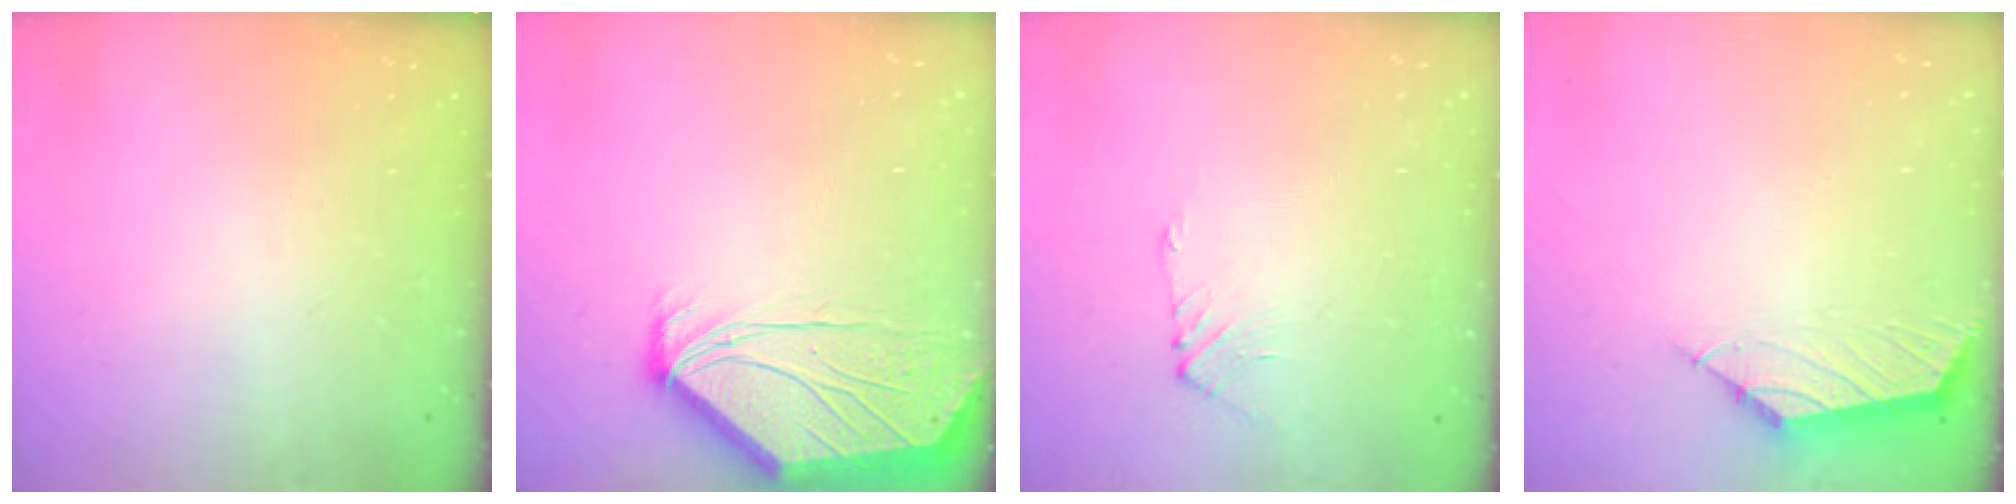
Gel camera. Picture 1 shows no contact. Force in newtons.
{"total": 2.5, "press": 2.5, "slide": 0.3}
{"total": 3.0, "press": 2.9, "slide": 0.5}
{"total": 2.6, "press": 2.5, "slide": 0.7}